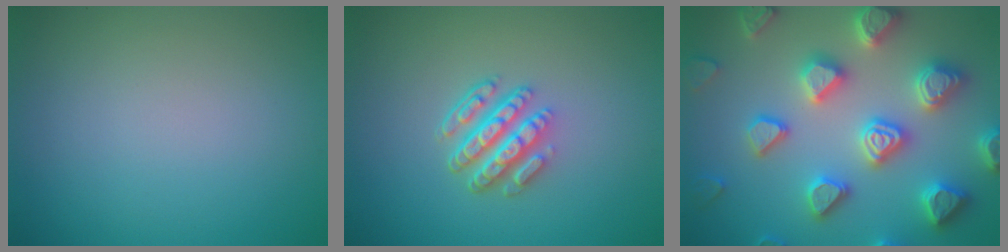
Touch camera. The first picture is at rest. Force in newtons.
{"total": 4.6, "press": 3.2, "slide": 3.3}
{"total": 7.4, "press": 7.3, "slide": 1.6}